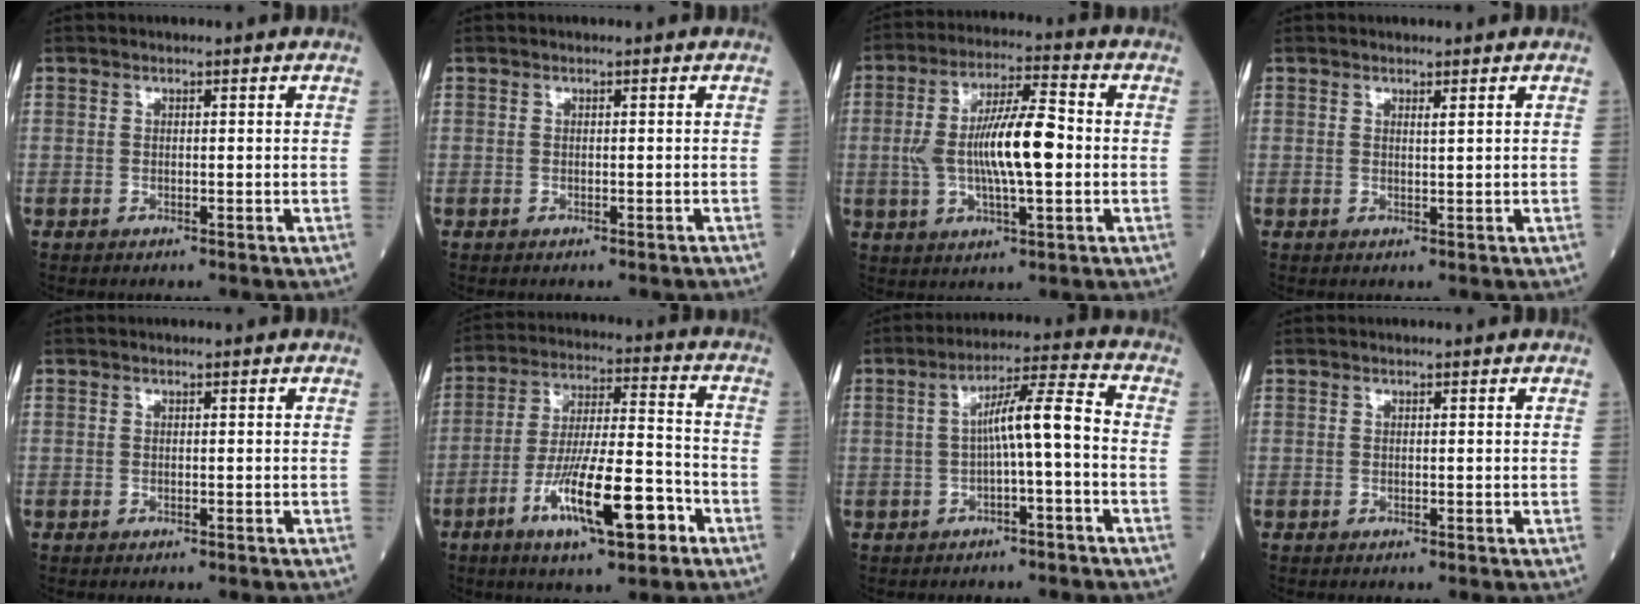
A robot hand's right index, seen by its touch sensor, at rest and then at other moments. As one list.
[{"total": 0.0}, {"total": 12.1, "force": [-0.5, 2.6, 11.8], "torque": [-0.222, 0.014, -0.010]}, {"total": 0.7, "force": [0.5, -0.1, 0.4], "torque": [-0.014, -0.006, 0.011]}, {"total": 0.0}, {"total": 14.1, "force": [-6.6, 2.4, 12.2], "torque": [-0.220, -0.002, -0.112]}, {"total": 7.1, "force": [-1.0, 0.4, 7.0], "torque": [-0.116, 0.027, -0.014]}, {"total": 0.0}]